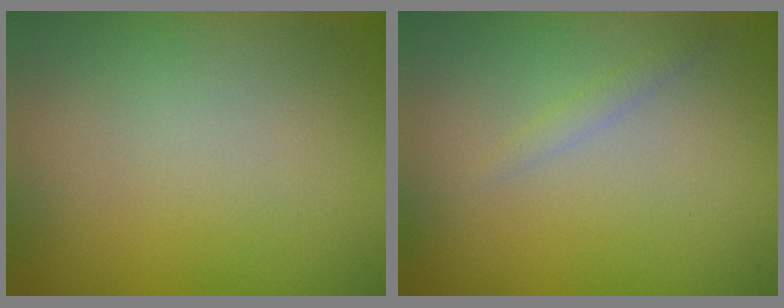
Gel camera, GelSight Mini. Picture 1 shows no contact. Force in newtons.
{"total": 0.8, "press": 0.8, "slide": 0.0}